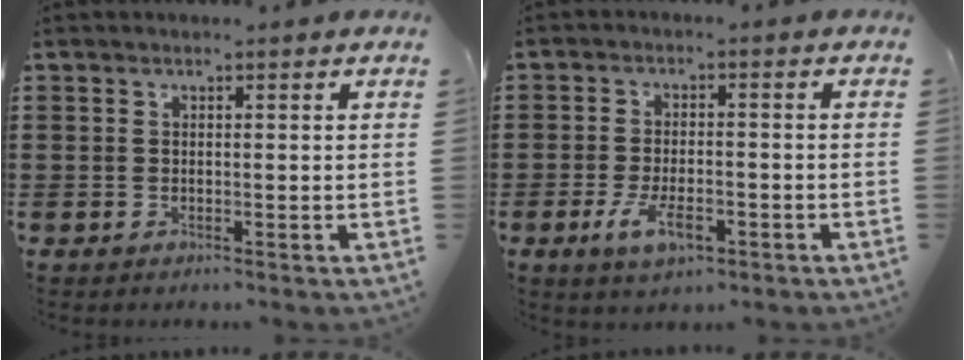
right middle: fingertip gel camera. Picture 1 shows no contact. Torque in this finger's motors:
{"motor_torque": [2.14, 0.00, 0.71, 0.21]}